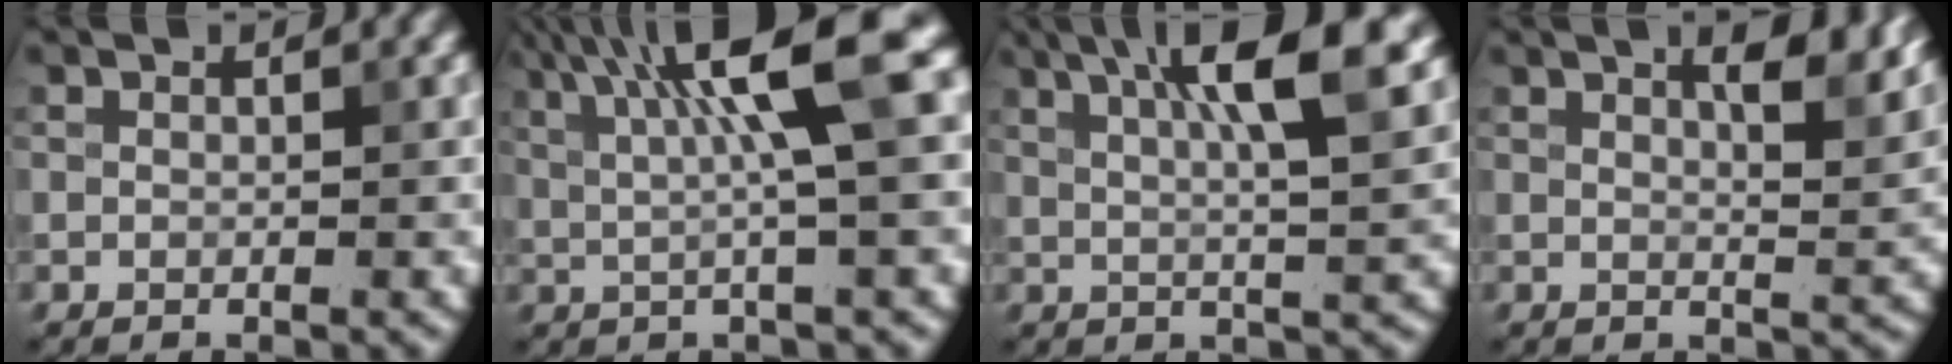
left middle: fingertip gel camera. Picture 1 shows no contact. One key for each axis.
{"total": 8.3, "fx": 2.5, "fy": 1.2, "fz": 7.8, "tx": -0.116, "ty": 0.015, "tz": 0.038}
{"total": 8.3, "fx": 3.5, "fy": 1.7, "fz": 7.4, "tx": -0.094, "ty": 0.018, "tz": 0.047}
{"total": 5.6, "fx": 3.4, "fy": 1.7, "fz": 4.2, "tx": -0.040, "ty": 0.015, "tz": 0.035}